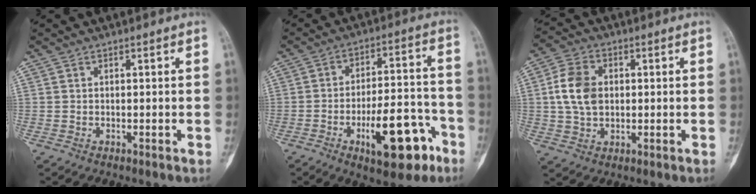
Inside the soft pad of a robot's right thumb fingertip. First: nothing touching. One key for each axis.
{"total": 15.9, "fx": -7.4, "fy": 6.3, "fz": 12.6, "tx": -0.166, "ty": 0.047, "tz": -0.105}
{"total": 8.8, "fx": 0.8, "fy": 6.4, "fz": 6.1, "tx": -0.109, "ty": 0.008, "tz": 0.015}